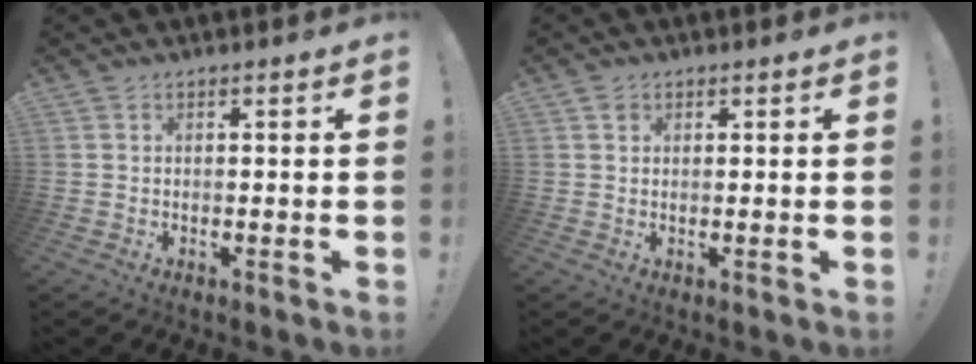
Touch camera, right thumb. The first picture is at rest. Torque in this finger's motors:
{"motor_torque": [-0.13, 0.41, 0.27, 0.02, -0.01]}